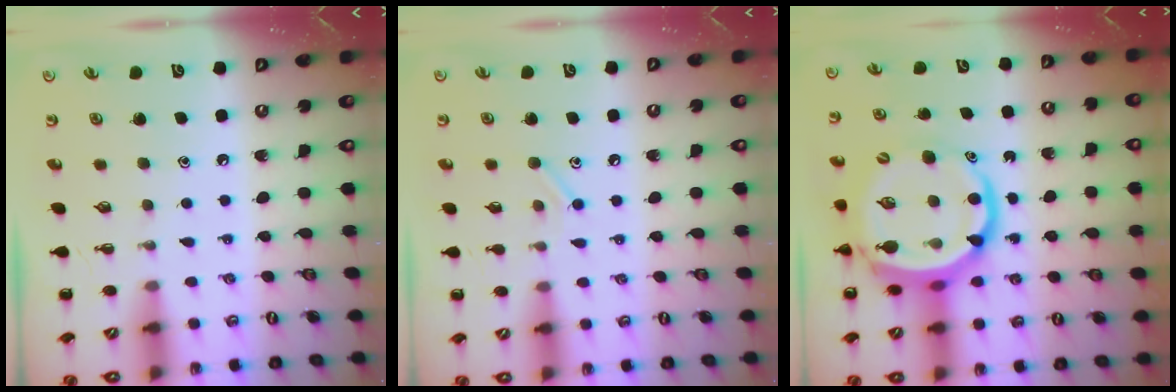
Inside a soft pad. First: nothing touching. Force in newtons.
{"total": 7.1, "press": 6.9, "slide": 1.3}
{"total": 14.4, "press": 13.9, "slide": 3.8}